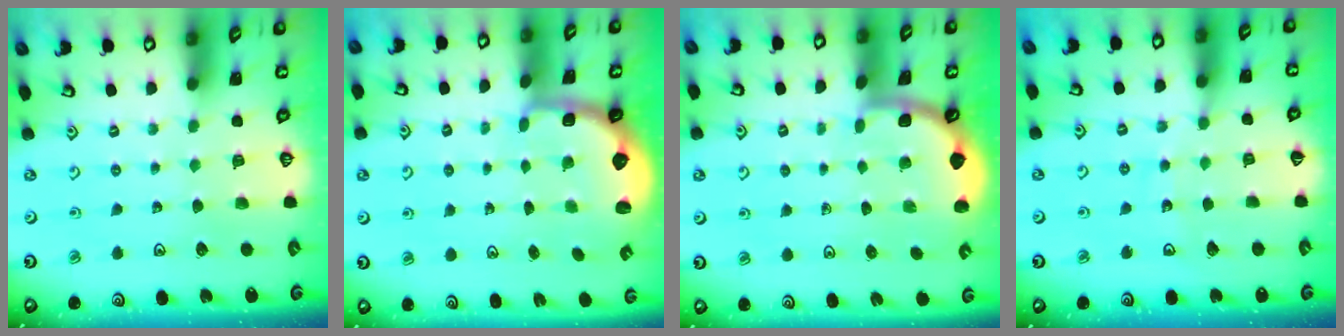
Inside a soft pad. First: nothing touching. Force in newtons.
{"total": 2.6, "press": 2.0, "slide": 1.7}
{"total": 1.8, "press": 1.8, "slide": 0.0}
{"total": 8.5, "press": 8.4, "slide": 1.0}